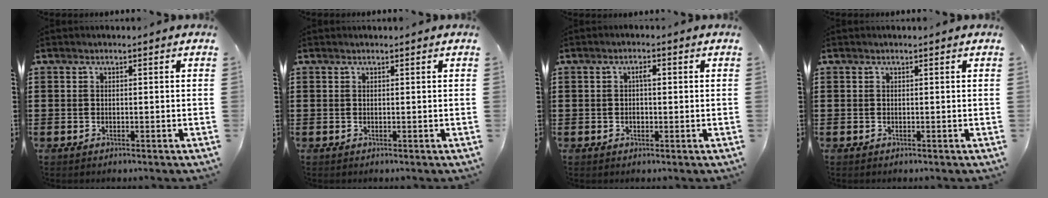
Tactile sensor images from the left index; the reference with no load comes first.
{"total": 0.0}
{"total": 2.0, "force": [0.2, 0.8, 1.8], "torque": [-0.036, 0.005, 0.002]}
{"total": 0.0}